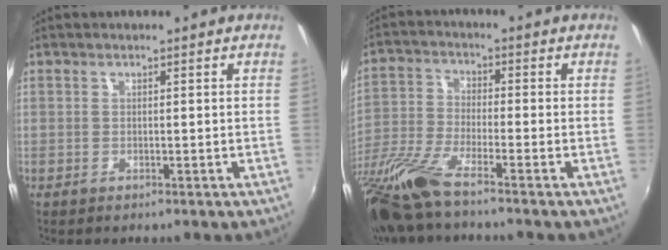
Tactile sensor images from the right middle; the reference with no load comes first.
{"total": 13.6, "force": [-10.3, 1.7, 8.8], "torque": [-0.194, -0.040, -0.203]}